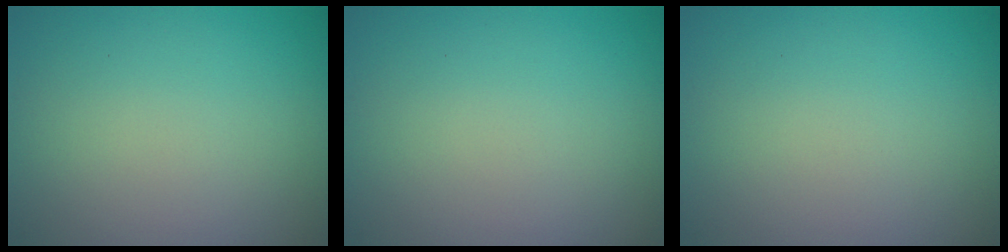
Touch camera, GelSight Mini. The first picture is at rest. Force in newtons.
{"total": 0.0}
{"total": 0.0}